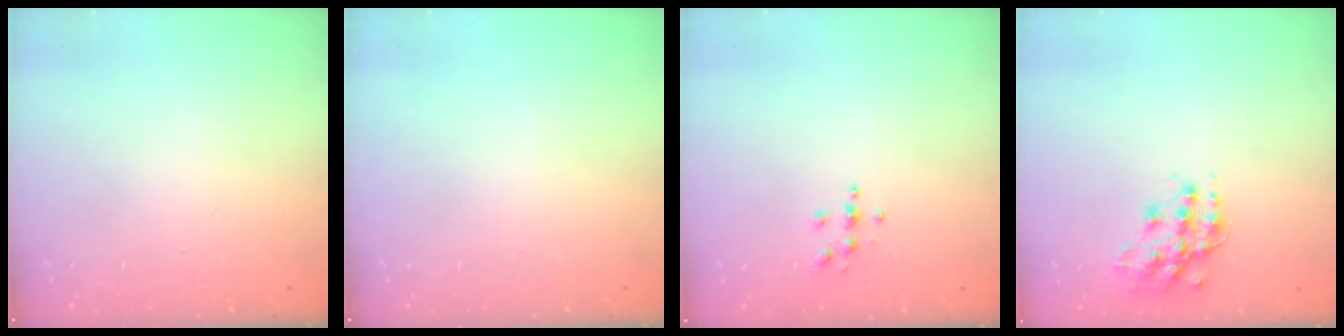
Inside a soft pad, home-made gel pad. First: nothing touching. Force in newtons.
{"total": 0.0}
{"total": 3.8, "press": 3.8, "slide": 0.4}
{"total": 14.4, "press": 14.4, "slide": 0.7}